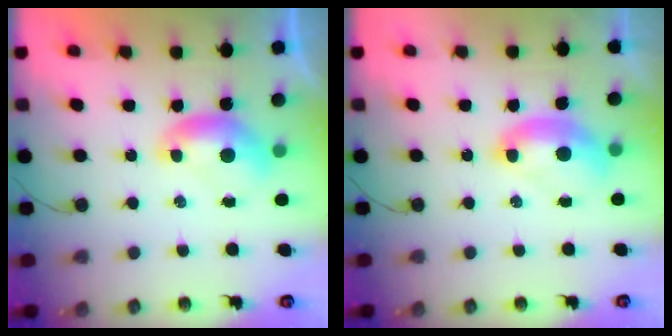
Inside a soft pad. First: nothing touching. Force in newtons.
{"total": 2.5, "press": 2.5, "slide": 0.6}